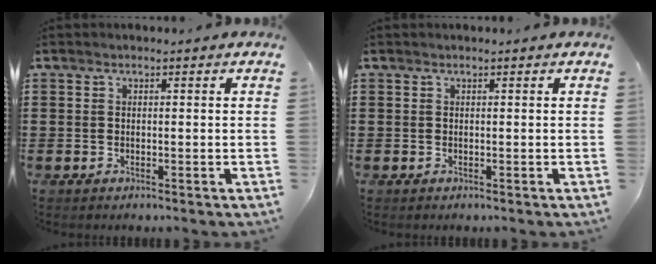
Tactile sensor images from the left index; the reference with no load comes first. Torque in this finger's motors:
{"motor_torque": [0.06, 0.01, 0.05, -0.01]}